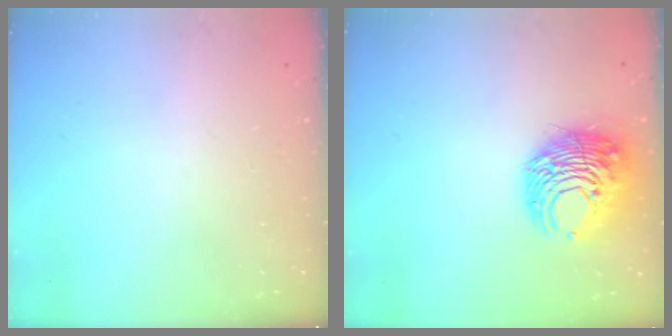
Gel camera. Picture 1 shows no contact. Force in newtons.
{"total": 13.3, "press": 13.1, "slide": 1.8}